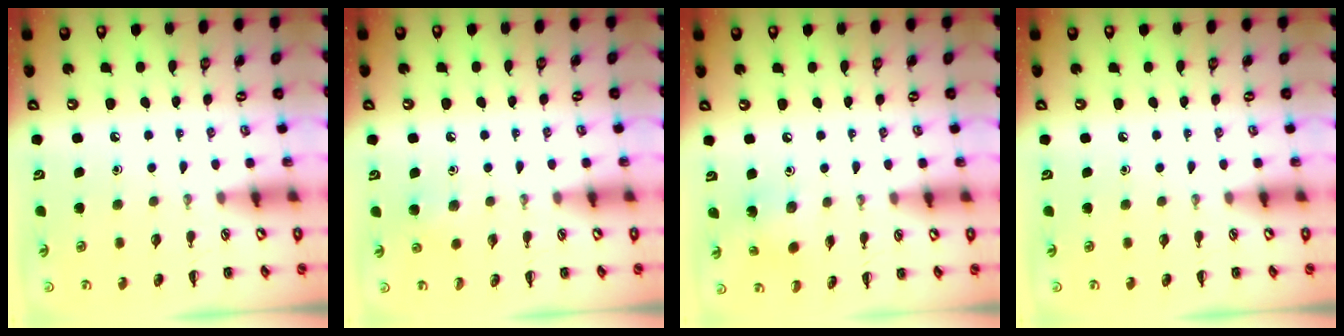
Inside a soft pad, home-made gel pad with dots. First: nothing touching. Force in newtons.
{"total": 3.0, "press": 2.7, "slide": 1.3}
{"total": 2.9, "press": 2.8, "slide": 0.5}
{"total": 0.0}